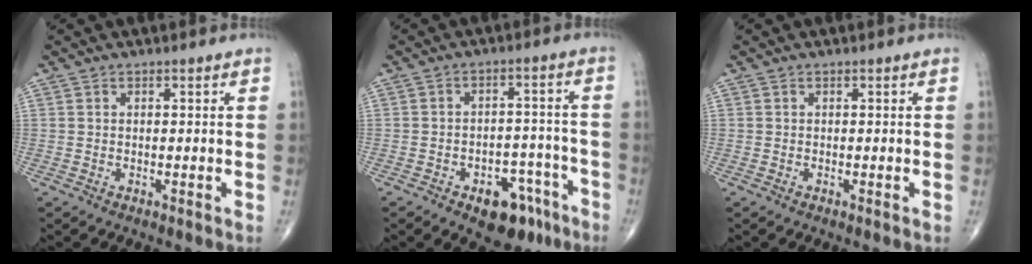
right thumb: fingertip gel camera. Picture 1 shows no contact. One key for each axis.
{"total": 10.4, "fx": -6.3, "fy": 5.9, "fz": 5.9, "tx": -0.046, "ty": 0.051, "tz": -0.080}
{"total": 0.0}